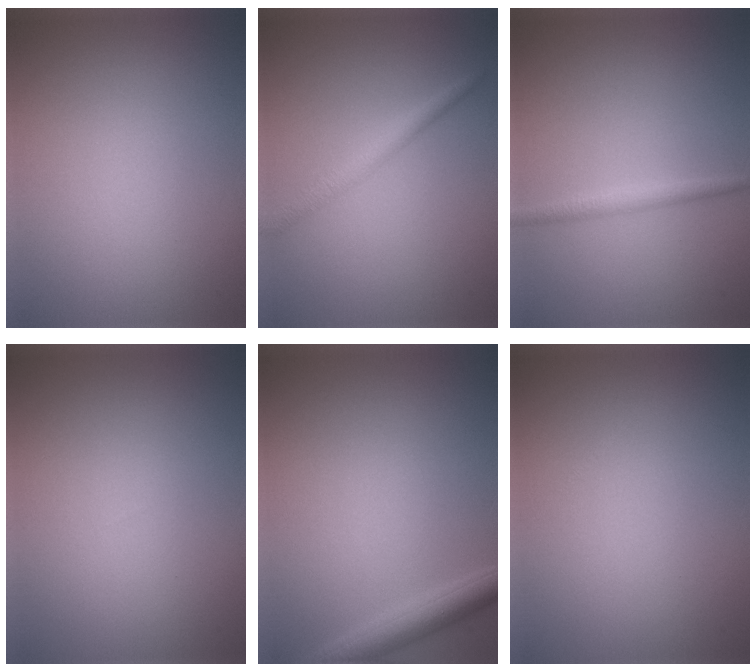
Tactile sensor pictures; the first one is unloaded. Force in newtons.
{"total": 2.2, "press": 2.2, "slide": 0.0}
{"total": 1.4, "press": 1.4, "slide": 0.1}
{"total": 0.0}
{"total": 3.0, "press": 3.0, "slide": 0.2}
{"total": 0.0}